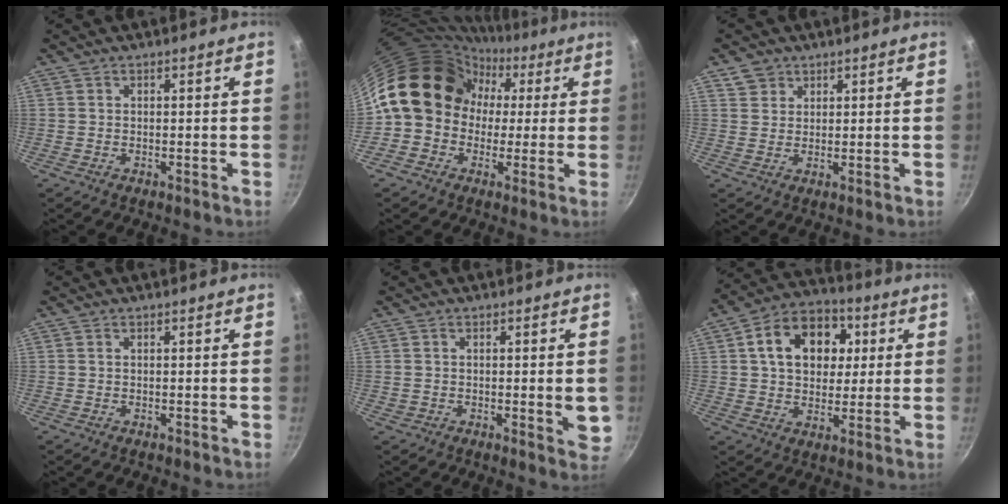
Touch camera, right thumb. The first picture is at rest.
{"total": 15.5, "force": [0.6, 13.6, 7.4], "torque": [-0.078, 0.049, -0.006]}
{"total": 3.4, "force": [2.0, 2.7, 0.5], "torque": [0.009, 0.003, 0.034]}
{"total": 0.0}
{"total": 4.3, "force": [-0.2, 1.8, 4.0], "torque": [-0.047, -0.008, -0.002]}
{"total": 15.6, "force": [3.9, 11.5, 9.8], "torque": [-0.125, 0.014, 0.050]}